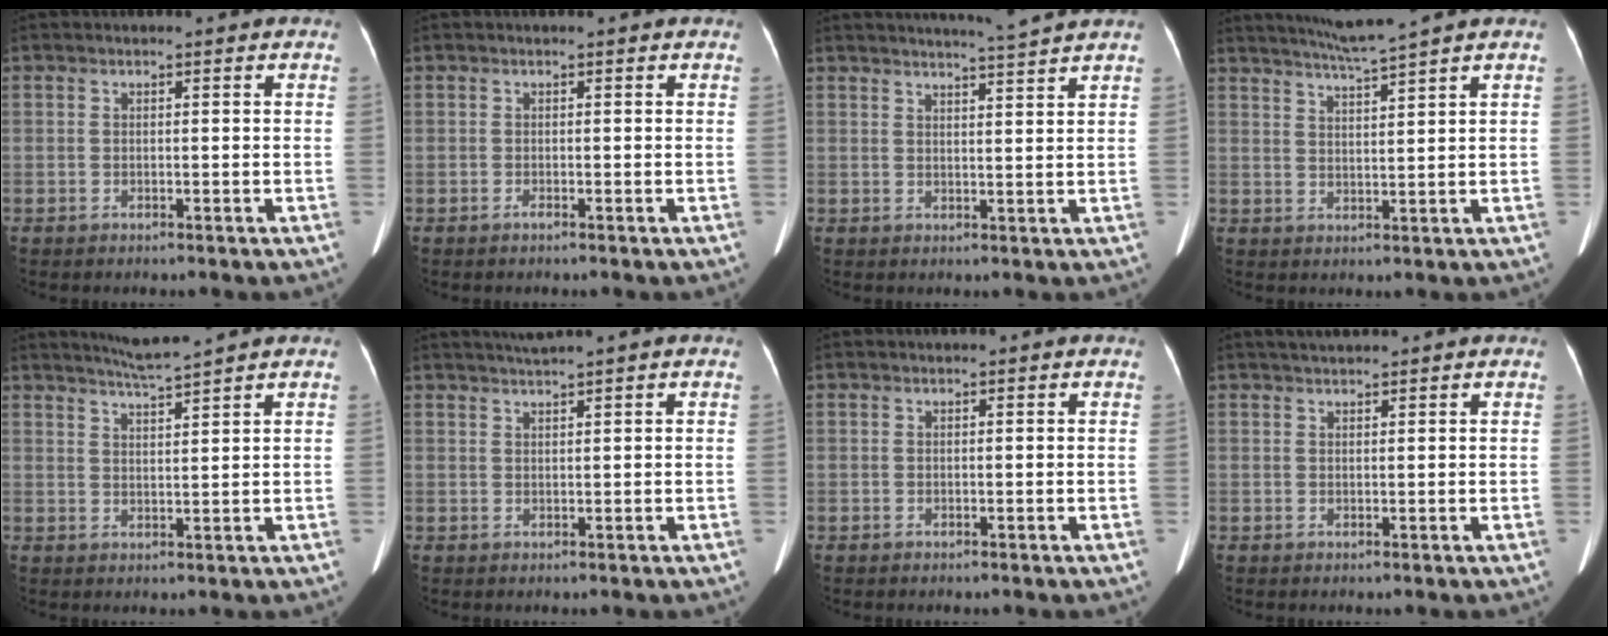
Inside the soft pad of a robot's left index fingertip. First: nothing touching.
{"total": 0.0}
{"total": 5.2, "force": [4.7, -1.8, 1.4], "torque": [-0.023, -0.010, 0.063]}
{"total": 5.4, "force": [4.7, -2.0, 1.9], "torque": [-0.037, -0.006, 0.088]}
{"total": 4.2, "force": [3.8, -1.5, 1.1], "torque": [-0.023, -0.005, 0.073]}
{"total": 2.3, "force": [1.9, -0.9, 0.9], "torque": [-0.017, 0.006, 0.040]}
{"total": 0.0}
{"total": 2.4, "force": [2.2, 0.2, 0.9], "torque": [-0.014, 0.019, 0.038]}